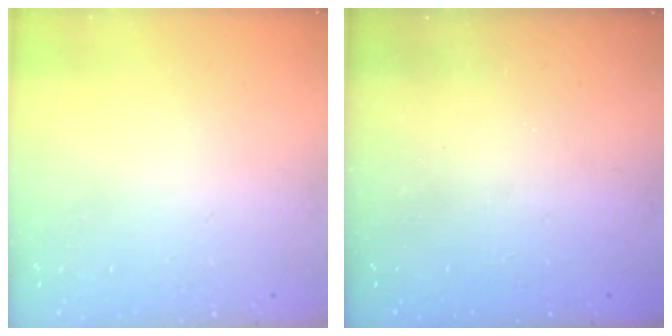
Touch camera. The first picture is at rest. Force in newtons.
{"total": 2.4, "press": 2.3, "slide": 0.7}